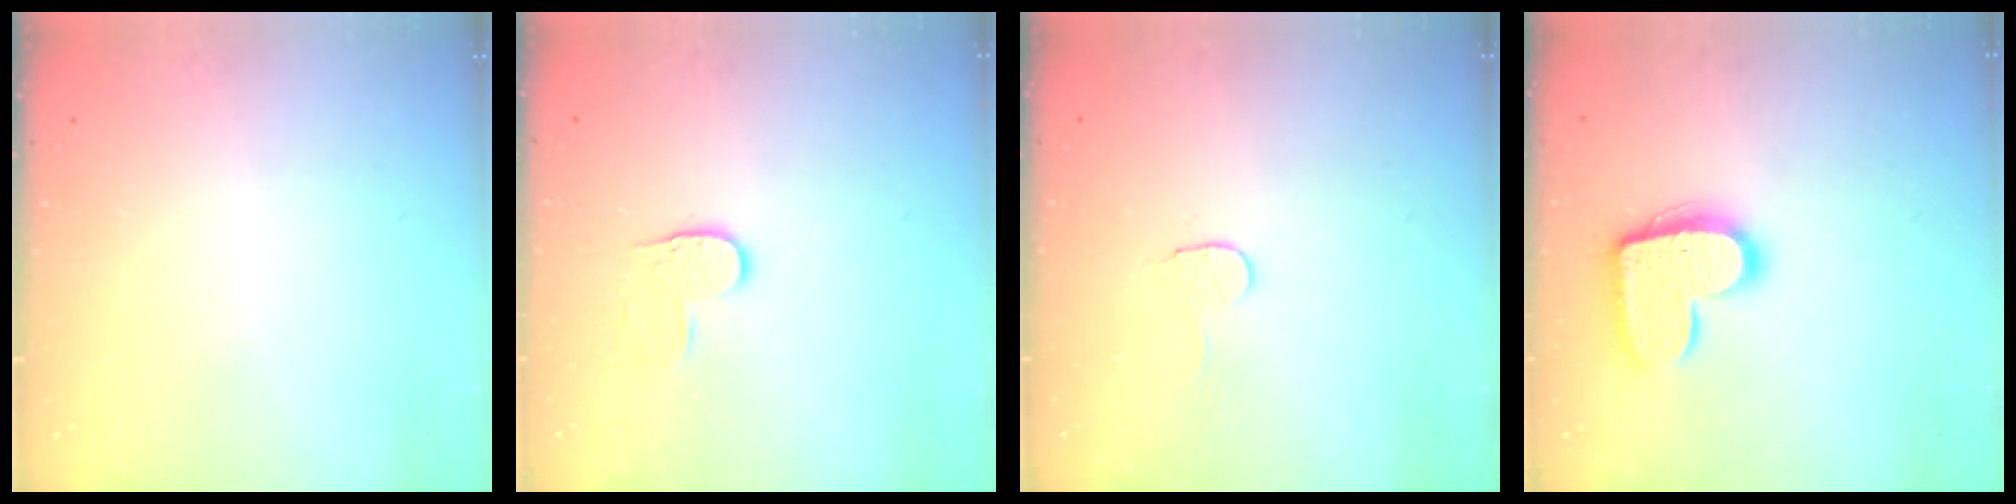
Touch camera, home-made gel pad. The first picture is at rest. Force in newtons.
{"total": 4.7, "press": 4.7, "slide": 0.4}
{"total": 2.9, "press": 2.9, "slide": 0.3}
{"total": 14.5, "press": 14.5, "slide": 0.8}